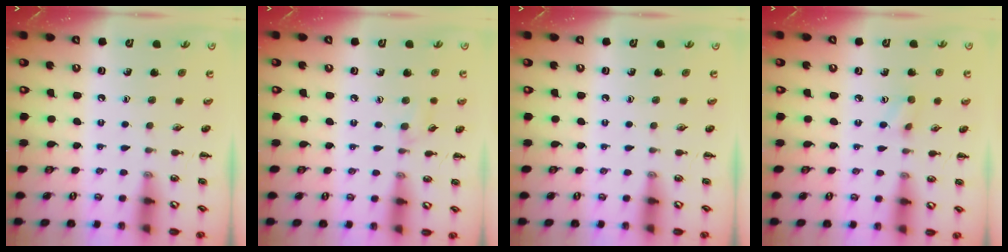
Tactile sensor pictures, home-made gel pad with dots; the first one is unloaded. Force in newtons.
{"total": 6.1, "press": 5.7, "slide": 2.2}
{"total": 0.0}
{"total": 3.5, "press": 3.3, "slide": 1.1}